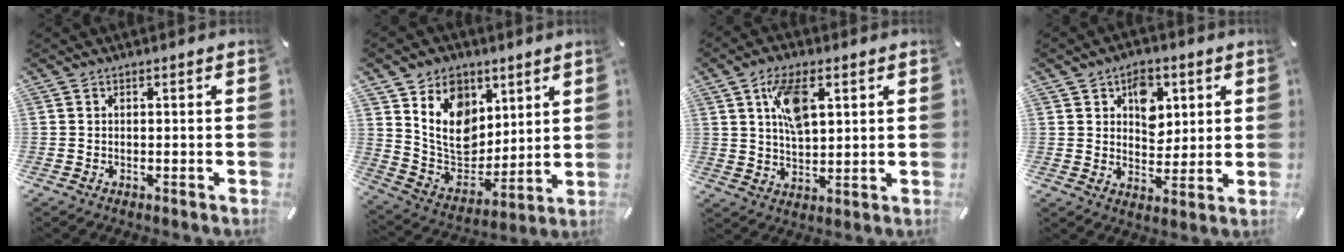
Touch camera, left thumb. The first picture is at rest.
{"total": 13.6, "force": [5.7, 11.1, 5.5], "torque": [-0.115, -0.040, 0.113]}
{"total": 9.8, "force": [3.8, 5.1, 7.5], "torque": [-0.131, -0.007, 0.062]}
{"total": 7.5, "force": [3.0, 5.9, 3.5], "torque": [-0.032, -0.008, 0.046]}